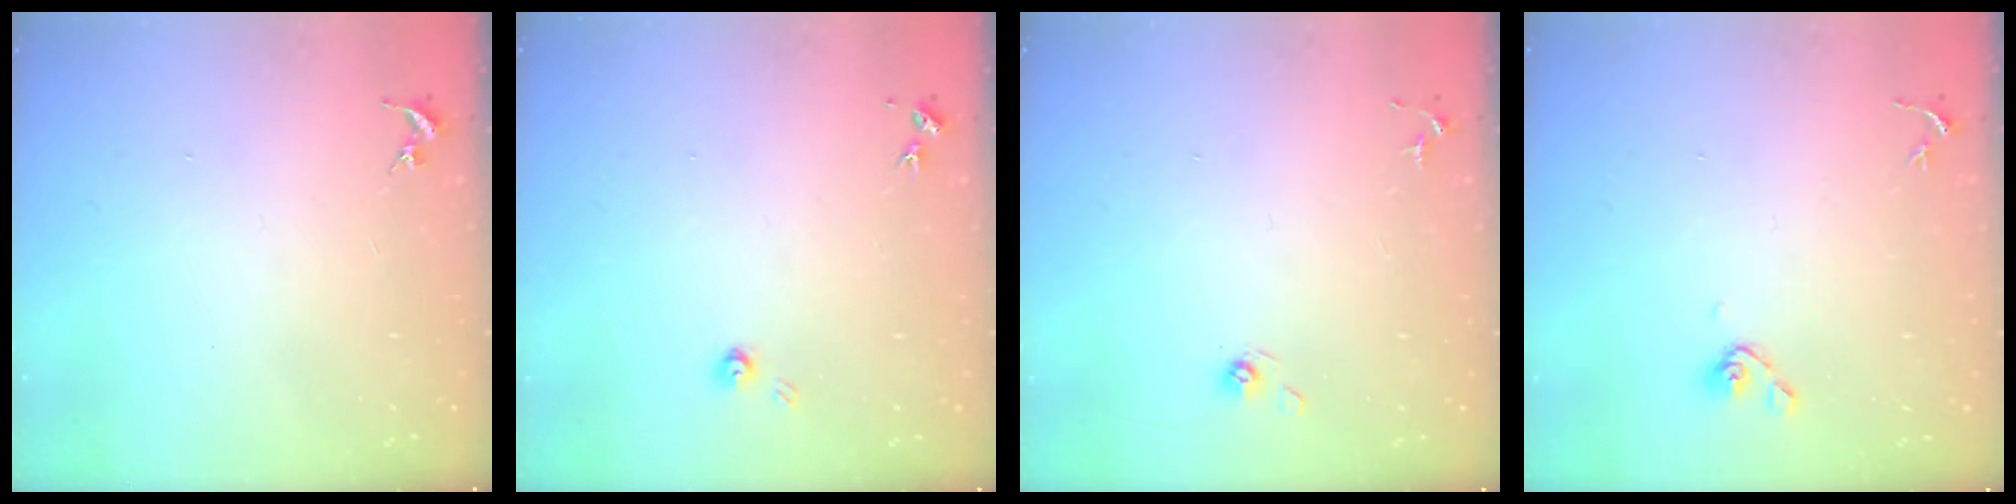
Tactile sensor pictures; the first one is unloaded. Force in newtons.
{"total": 3.7, "press": 3.7, "slide": 0.4}
{"total": 4.7, "press": 4.4, "slide": 1.5}
{"total": 5.9, "press": 5.4, "slide": 2.4}